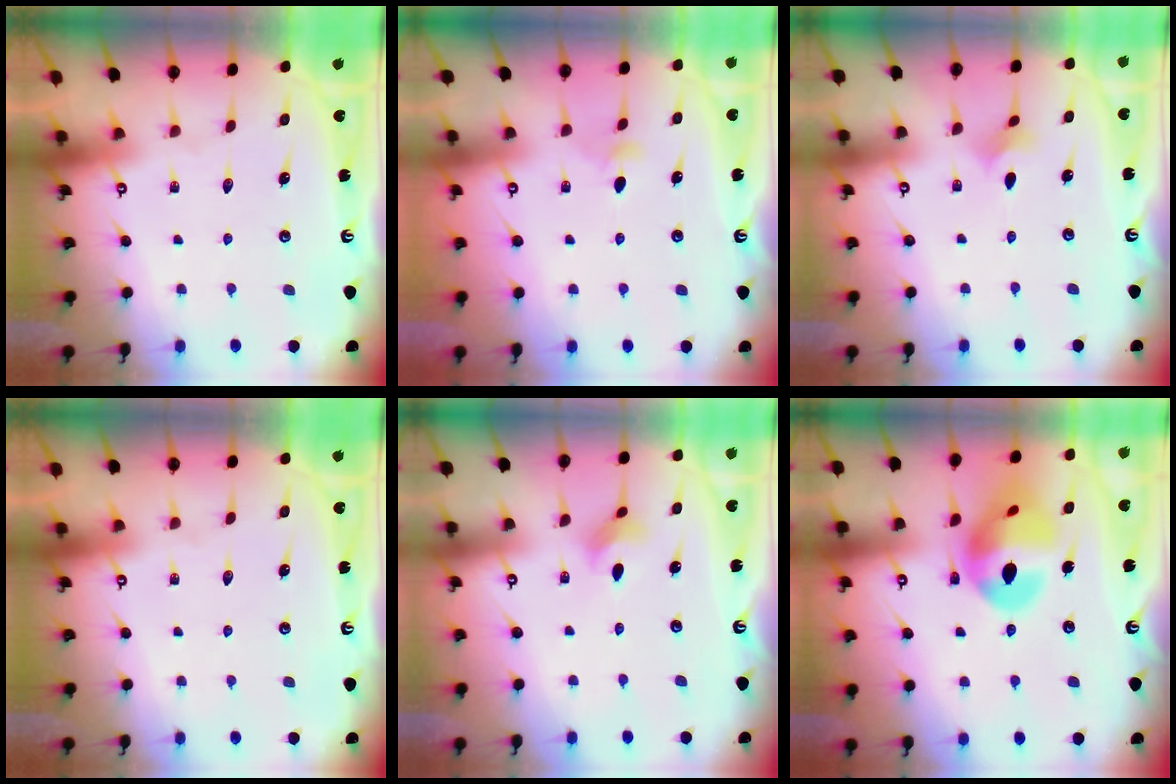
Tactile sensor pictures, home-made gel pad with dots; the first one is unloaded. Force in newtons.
{"total": 3.0, "press": 2.9, "slide": 0.8}
{"total": 2.4, "press": 2.4, "slide": 0.5}
{"total": 0.0}
{"total": 3.7, "press": 3.6, "slide": 0.8}
{"total": 15.3, "press": 15.3, "slide": 1.3}